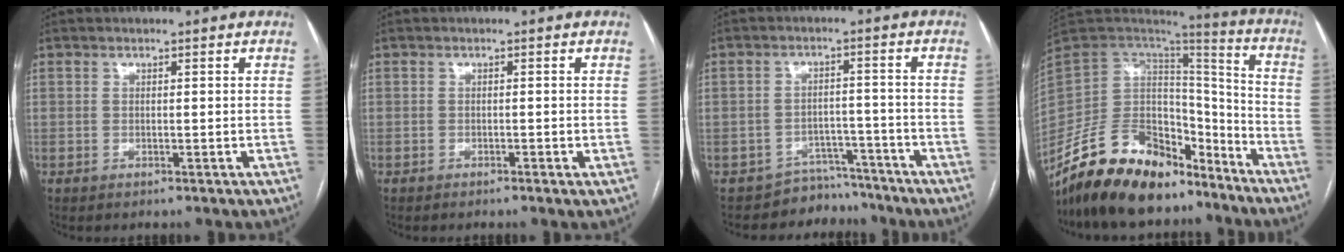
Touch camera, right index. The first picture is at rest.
{"total": 0.7, "force": [-0.5, 0.0, 0.6], "torque": [-0.008, 0.000, -0.008]}
{"total": 5.6, "force": [-4.9, 2.4, -1.3], "torque": [0.029, 0.042, -0.074]}
{"total": 21.6, "force": [-17.0, 9.2, 9.7], "torque": [-0.198, 0.024, -0.295]}